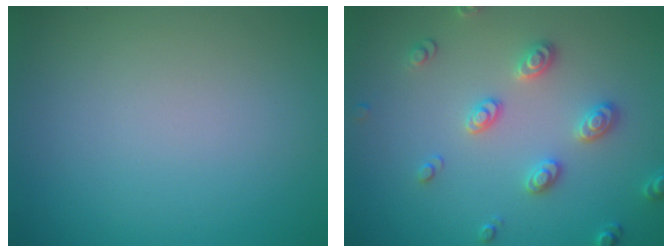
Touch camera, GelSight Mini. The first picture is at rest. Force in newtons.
{"total": 2.8, "press": 2.7, "slide": 0.8}